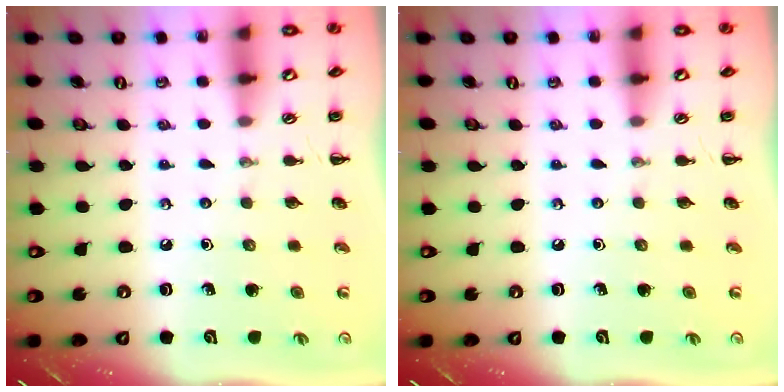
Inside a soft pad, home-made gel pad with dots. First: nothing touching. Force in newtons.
{"total": 0.0}